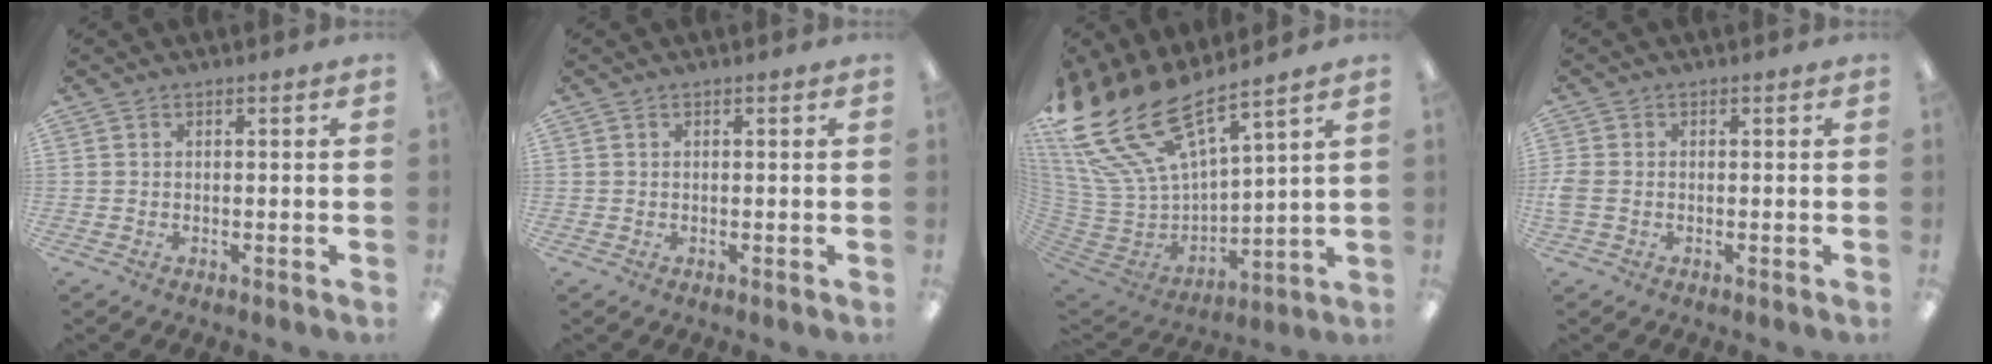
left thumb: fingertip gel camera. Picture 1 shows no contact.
{"total": 0.5, "force": [0.1, 0.5, 0.1], "torque": [-0.001, 0.005, 0.001]}
{"total": 21.6, "force": [17.1, 7.4, 11.0], "torque": [-0.247, -0.117, 0.304]}
{"total": 3.0, "force": [-0.6, 2.2, 1.9], "torque": [-0.046, 0.002, -0.013]}